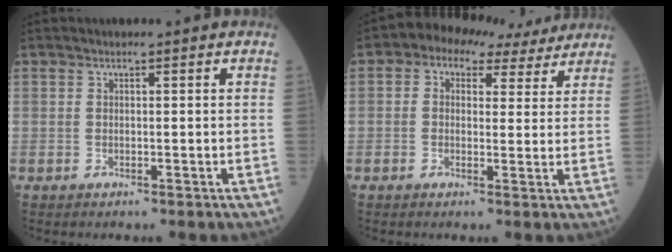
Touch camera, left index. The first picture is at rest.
{"total": 7.6, "force": [5.0, 4.6, 3.3], "torque": [-0.049, 0.034, 0.060]}